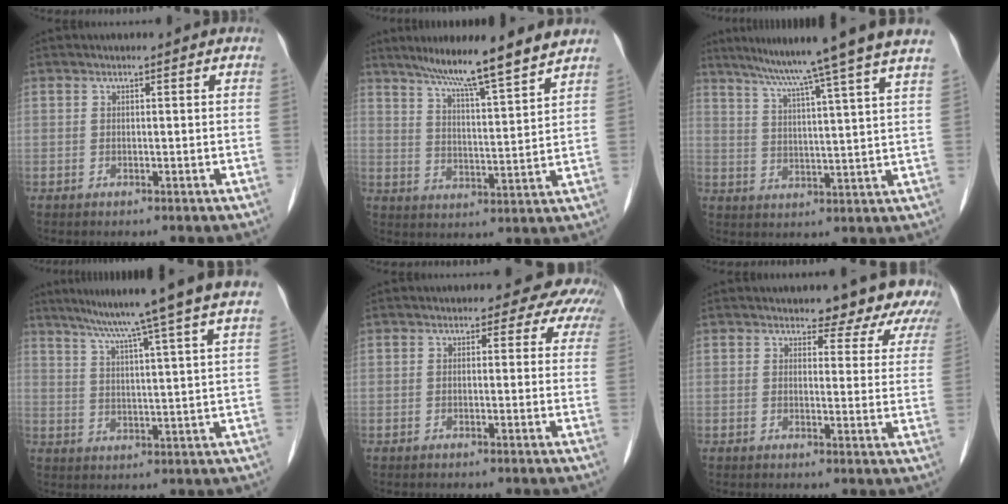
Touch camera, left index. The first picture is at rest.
{"total": 12.2, "force": [10.4, -0.7, 6.5], "torque": [-0.105, 0.003, 0.158]}
{"total": 16.3, "force": [13.3, -2.5, 9.2], "torque": [-0.145, -0.011, 0.172]}
{"total": 15.5, "force": [12.6, -2.4, 8.7], "torque": [-0.137, -0.009, 0.162]}
{"total": 6.1, "force": [5.0, 3.4, 0.9], "torque": [0.016, 0.004, 0.024]}
{"total": 8.9, "force": [8.3, 2.9, 1.6], "torque": [0.012, -0.013, 0.064]}